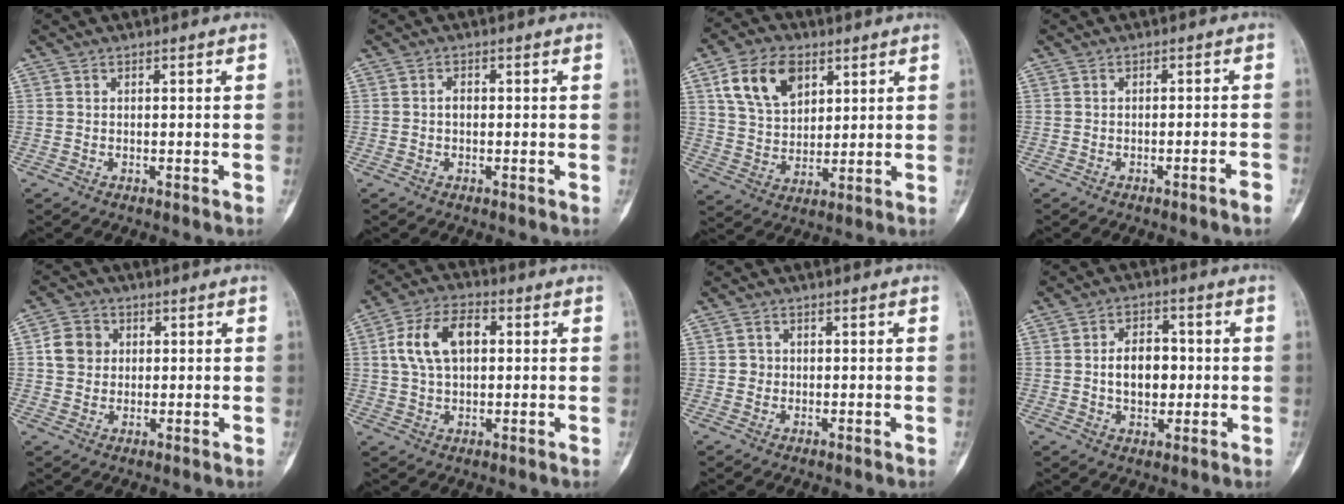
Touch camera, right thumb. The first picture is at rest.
{"total": 1.2, "force": [-0.2, 0.7, 0.9], "torque": [-0.010, 0.003, -0.005]}
{"total": 12.1, "force": [5.4, 7.9, 7.4], "torque": [-0.109, -0.015, 0.102]}
{"total": 2.3, "force": [-1.6, -0.2, 1.6], "torque": [-0.034, 0.007, -0.019]}
{"total": 5.6, "force": [0.9, 5.0, 2.4], "torque": [-0.027, 0.004, 0.009]}
{"total": 10.5, "force": [1.9, 6.3, 8.3], "torque": [-0.153, 0.018, 0.031]}
{"total": 1.4, "force": [-0.1, 1.3, 0.3], "torque": [0.003, 0.003, -0.002]}
{"total": 8.2, "force": [-0.3, 5.4, 6.1], "torque": [-0.075, 0.012, -0.006]}